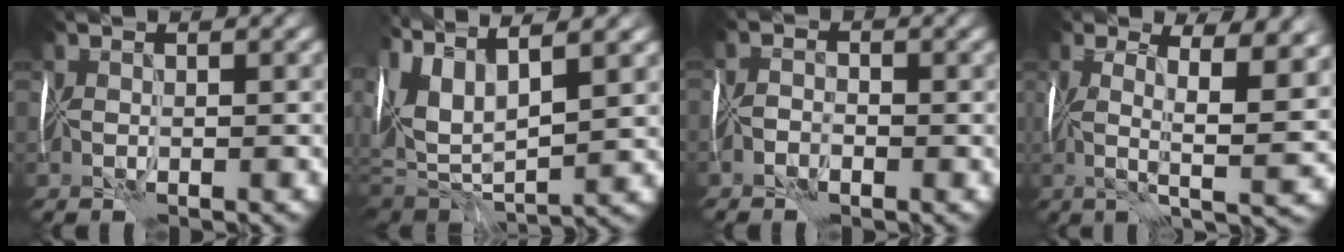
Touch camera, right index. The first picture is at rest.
{"total": 9.2, "force": [3.8, 3.4, 7.7], "torque": [-0.186, 0.006, 0.075]}
{"total": 0.9, "force": [-0.9, 0.3, 0.2], "torque": [-0.004, 0.009, -0.023]}
{"total": 9.9, "force": [2.0, 2.5, 9.4], "torque": [-0.135, 0.001, 0.033]}